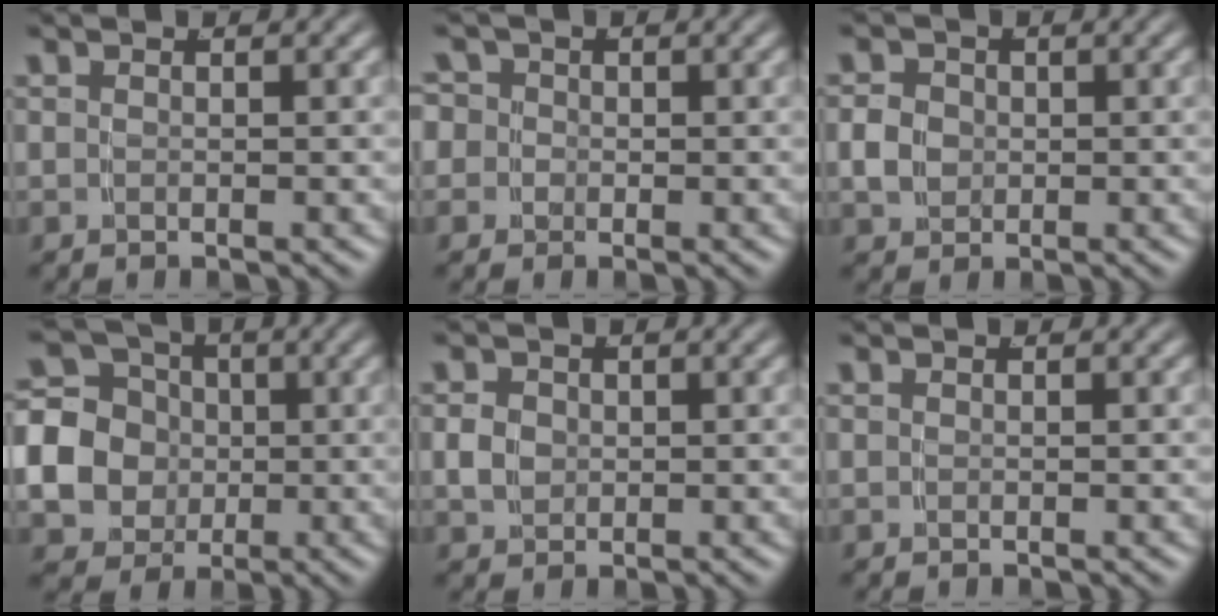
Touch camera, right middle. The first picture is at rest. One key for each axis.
{"total": 5.2, "fx": -0.3, "fy": 4.9, "fz": 1.5, "tx": -0.043, "ty": -0.008, "tz": -0.020}
{"total": 2.4, "fx": -0.1, "fy": 2.0, "fz": 1.2, "tx": -0.025, "ty": -0.002, "tz": -0.001}
{"total": 13.1, "fx": -0.5, "fy": 11.8, "fz": 5.6, "tx": -0.133, "ty": -0.039, "tz": -0.015}
{"total": 1.5, "fx": 0.0, "fy": 1.2, "fz": 0.9, "tx": -0.016, "ty": 0.001, "tz": 0.002}
{"total": 0.0}